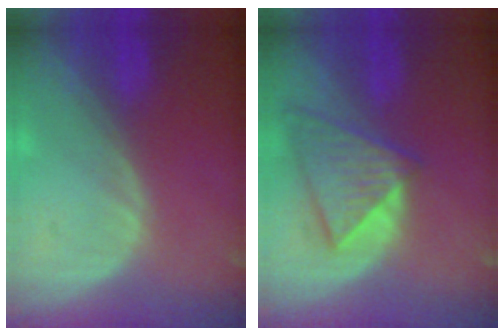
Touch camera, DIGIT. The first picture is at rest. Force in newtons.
{"total": 8.3, "press": 7.3, "slide": 3.9}